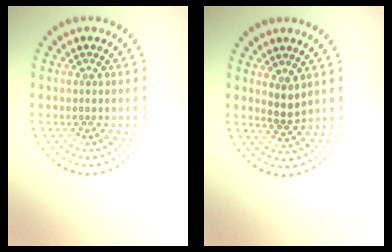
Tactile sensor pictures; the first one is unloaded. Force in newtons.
{"total": 1.8, "press": 1.4, "slide": 1.1}